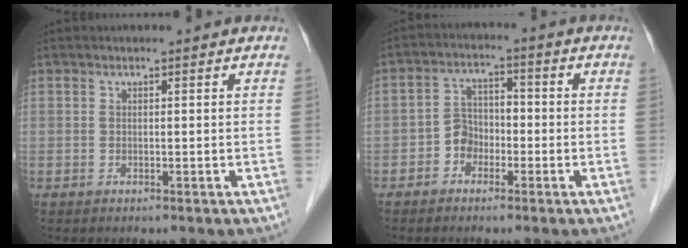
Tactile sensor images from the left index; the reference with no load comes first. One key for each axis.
{"total": 4.4, "fx": -2.0, "fy": 3.4, "fz": 1.9, "tx": -0.036, "ty": 0.014, "tz": -0.042}